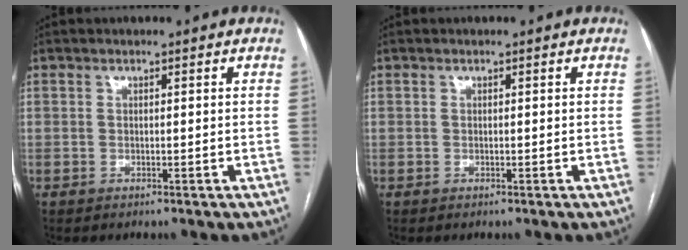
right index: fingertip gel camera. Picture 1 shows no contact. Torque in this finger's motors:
{"motor_torque": [0.00, 0.00, 0.00, 0.00]}